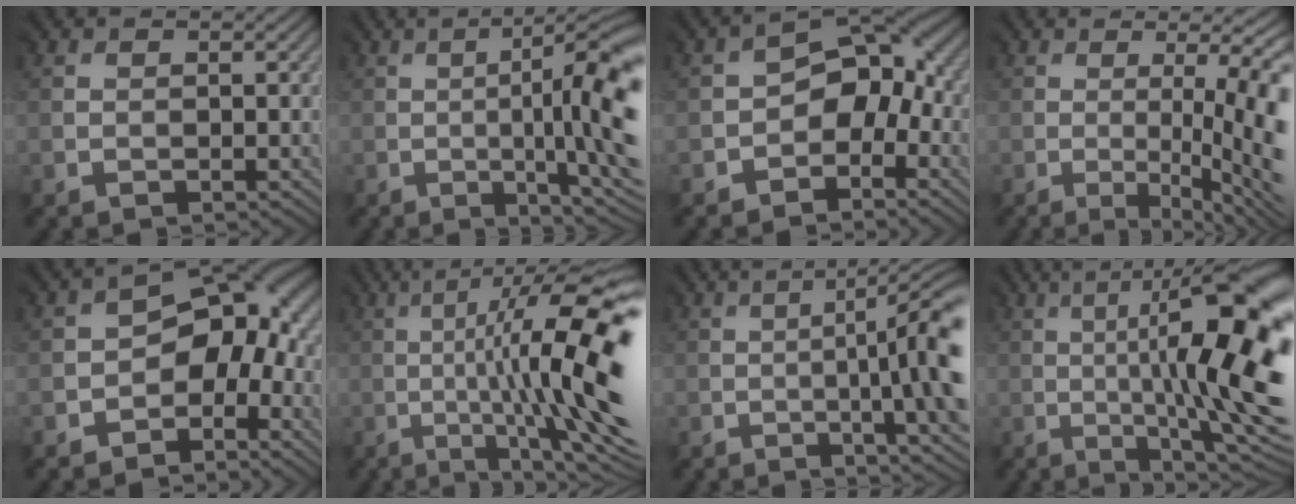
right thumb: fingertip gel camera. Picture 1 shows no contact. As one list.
[{"total": 11.1, "force": [-1.6, 1.8, 10.8], "torque": [-0.129, 0.004, -0.012]}, {"total": 6.2, "force": [-2.1, 4.4, 3.9], "torque": [-0.036, 0.003, -0.045]}, {"total": 11.2, "force": [-1.6, 2.8, 10.7], "torque": [-0.102, 0.006, -0.016]}, {"total": 7.2, "force": [-2.4, 4.8, 4.7], "torque": [-0.040, 0.004, -0.049]}, {"total": 15.9, "force": [-0.9, 3.5, 15.5], "torque": [-0.219, 0.019, 0.006]}, {"total": 11.3, "force": [-1.4, 2.3, 11.0], "torque": [-0.124, 0.003, -0.009]}, {"total": 16.4, "force": [-0.1, 4.0, 15.9], "torque": [-0.216, 0.025, 0.002]}]